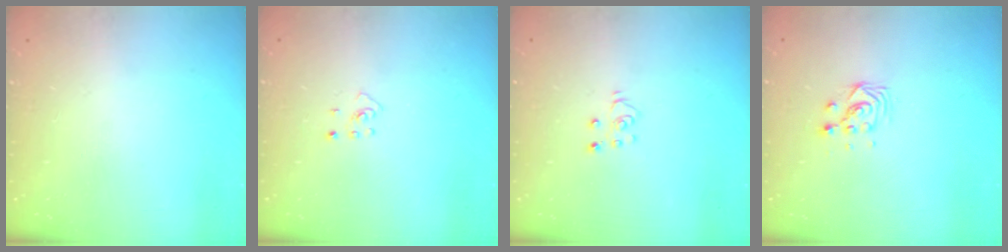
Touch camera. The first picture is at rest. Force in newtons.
{"total": 2.7, "press": 2.6, "slide": 0.6}
{"total": 3.6, "press": 3.6, "slide": 0.2}
{"total": 3.7, "press": 3.7, "slide": 0.3}